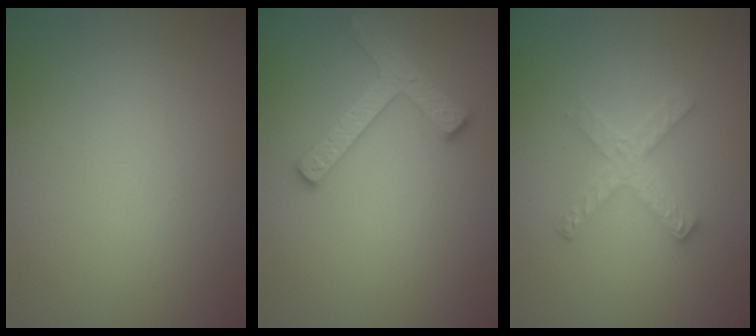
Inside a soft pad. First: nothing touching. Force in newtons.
{"total": 2.8, "press": 2.8, "slide": 0.3}
{"total": 2.6, "press": 2.5, "slide": 0.4}